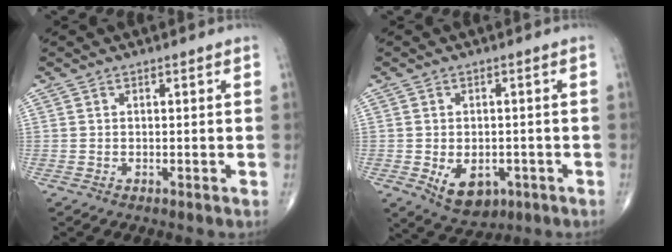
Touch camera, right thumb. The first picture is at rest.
{"total": 7.8, "force": [-2.5, 5.2, 5.3], "torque": [-0.062, 0.004, -0.023]}